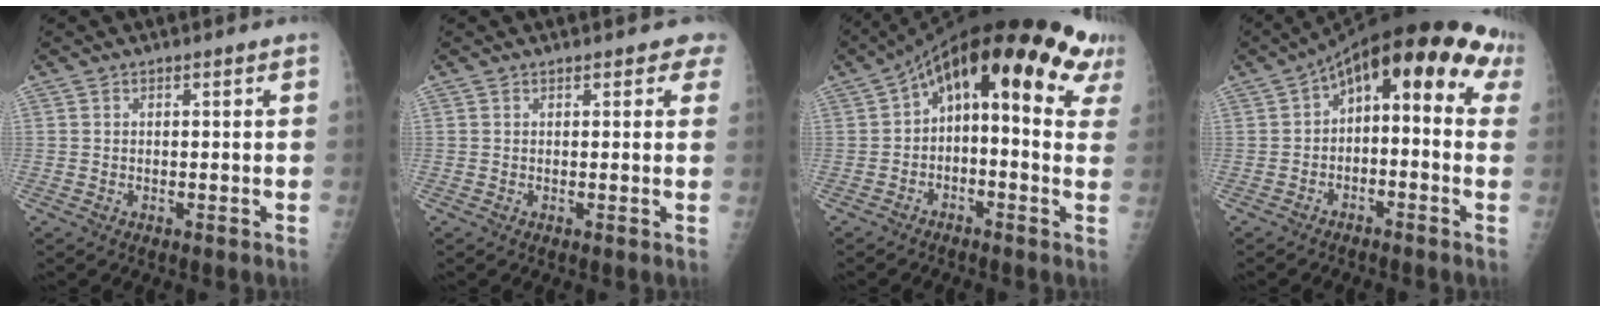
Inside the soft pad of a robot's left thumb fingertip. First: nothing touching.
{"total": 2.1, "force": [1.4, 1.2, 0.9], "torque": [0.017, -0.003, 0.005]}
{"total": 19.5, "force": [7.0, 8.2, 16.3], "torque": [-0.210, 0.043, 0.087]}
{"total": 14.0, "force": [2.9, 6.9, 11.9], "torque": [-0.126, 0.054, 0.025]}